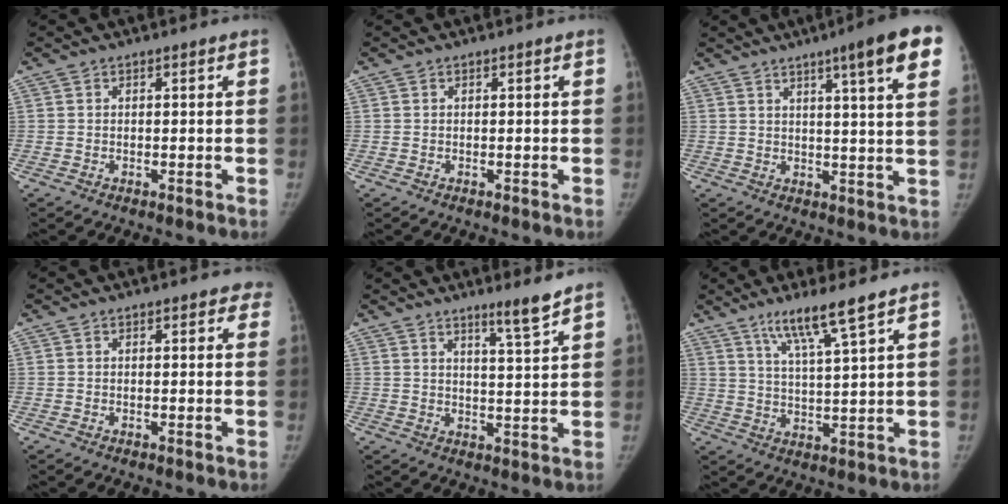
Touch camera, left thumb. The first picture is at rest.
{"total": 0.0}
{"total": 13.6, "force": [7.4, 1.0, 11.3], "torque": [-0.144, -0.026, 0.086]}
{"total": 2.7, "force": [1.9, 1.2, 1.5], "torque": [0.006, -0.001, 0.012]}
{"total": 5.4, "force": [4.3, -0.5, 3.3], "torque": [-0.050, -0.042, 0.070]}
{"total": 9.0, "force": [6.0, 0.0, 6.6], "torque": [-0.121, -0.034, 0.112]}